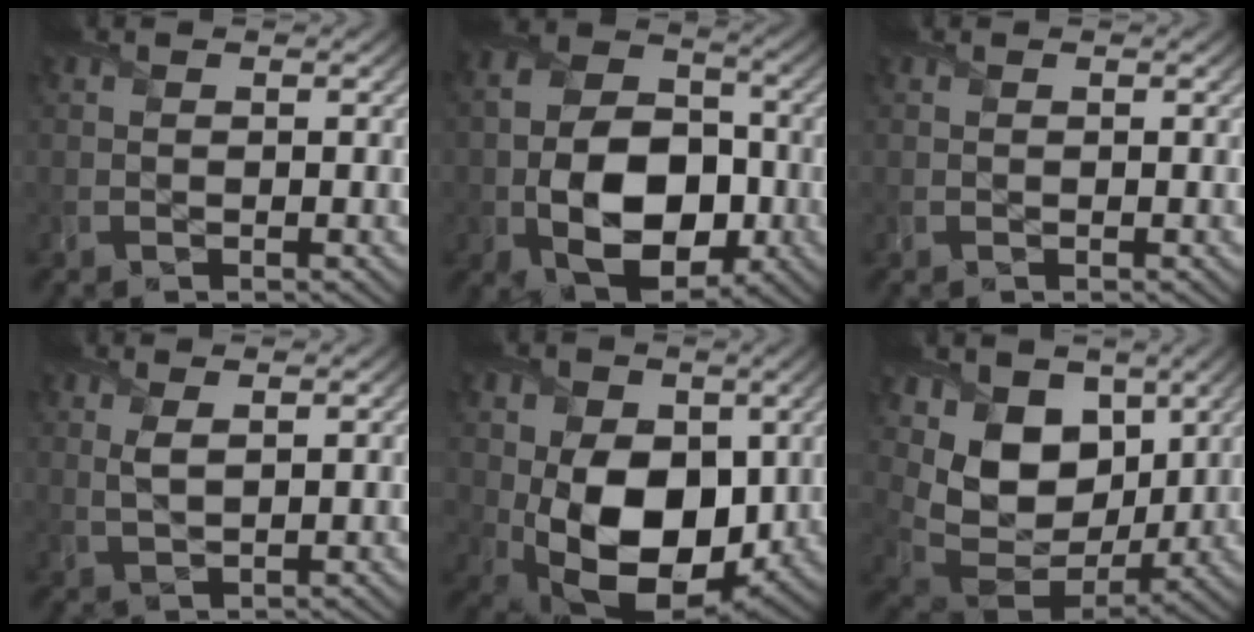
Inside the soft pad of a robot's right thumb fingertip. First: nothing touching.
{"total": 12.2, "force": [-2.8, 8.3, 8.4], "torque": [-0.170, -0.028, -0.042]}
{"total": 0.0}
{"total": 2.1, "force": [1.0, 0.7, 1.7], "torque": [-0.042, -0.001, 0.025]}
{"total": 13.9, "force": [0.1, 9.8, 9.9], "torque": [-0.183, -0.032, 0.011]}
{"total": 11.6, "force": [4.6, 8.4, 6.6], "torque": [-0.153, -0.008, 0.080]}